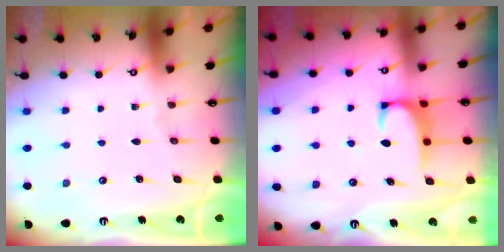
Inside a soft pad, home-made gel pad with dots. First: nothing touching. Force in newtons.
{"total": 1.8, "press": 1.8, "slide": 0.4}